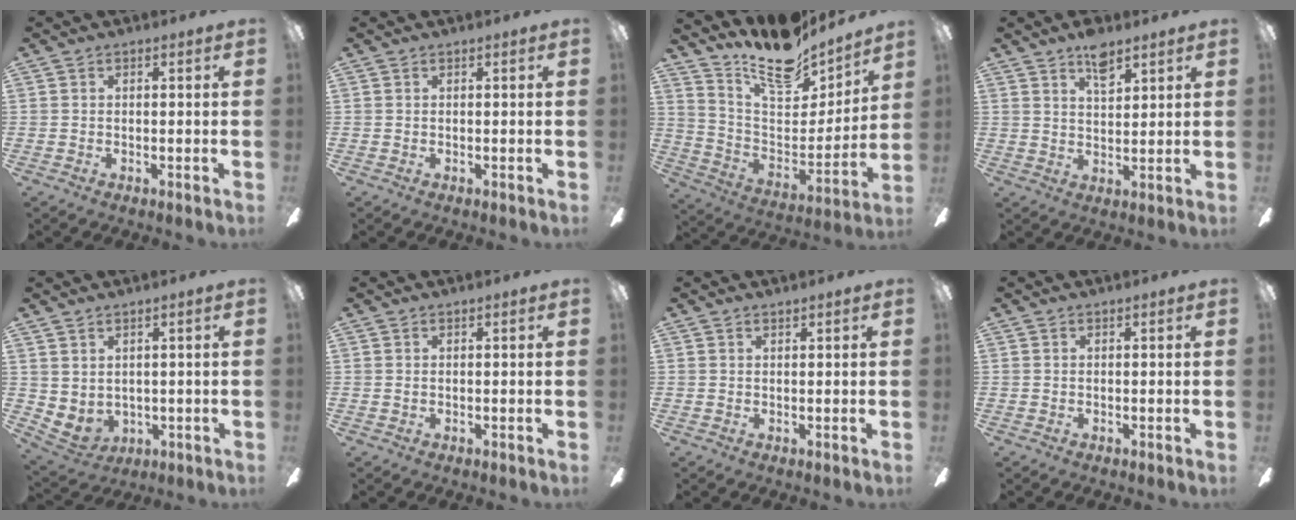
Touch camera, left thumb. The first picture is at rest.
{"total": 0.0}
{"total": 15.7, "force": [13.3, 5.4, 6.2], "torque": [-0.113, -0.104, 0.234]}
{"total": 6.6, "force": [4.7, 2.8, 3.8], "torque": [-0.052, -0.022, 0.081]}
{"total": 3.5, "force": [1.5, 2.7, 1.7], "torque": [-0.052, -0.013, 0.029]}
{"total": 0.0}
{"total": 0.7, "force": [0.7, 0.0, 0.0], "torque": [-0.002, 0.000, 0.012]}
{"total": 0.0}